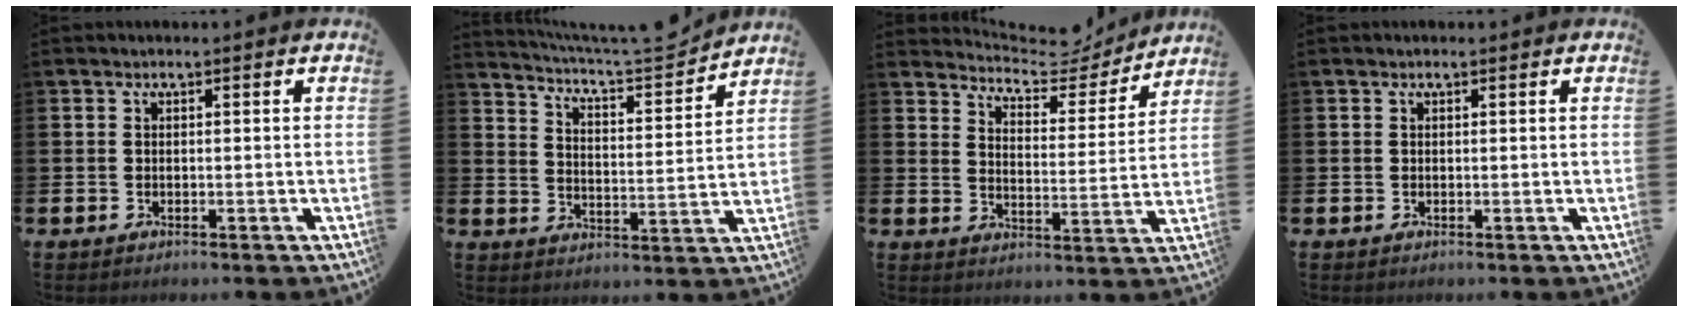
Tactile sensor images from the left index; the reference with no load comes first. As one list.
[{"total": 6.2, "force": [6.1, 0.3, 1.5], "torque": [-0.052, -0.055, 0.100]}, {"total": 5.6, "force": [5.2, 1.8, 1.0], "torque": [-0.036, -0.043, 0.083]}, {"total": 0.0}]